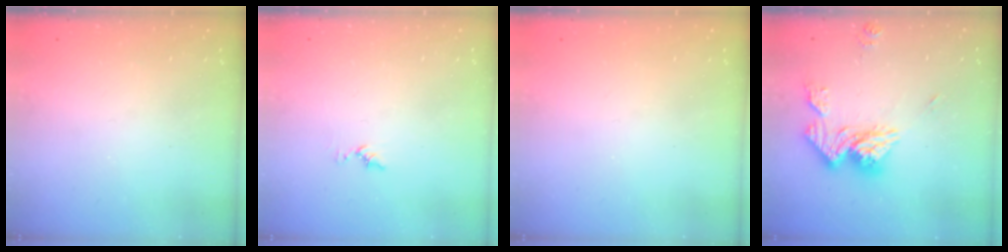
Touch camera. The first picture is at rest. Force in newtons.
{"total": 5.6, "press": 5.6, "slide": 0.5}
{"total": 0.0}
{"total": 14.8, "press": 14.7, "slide": 1.6}